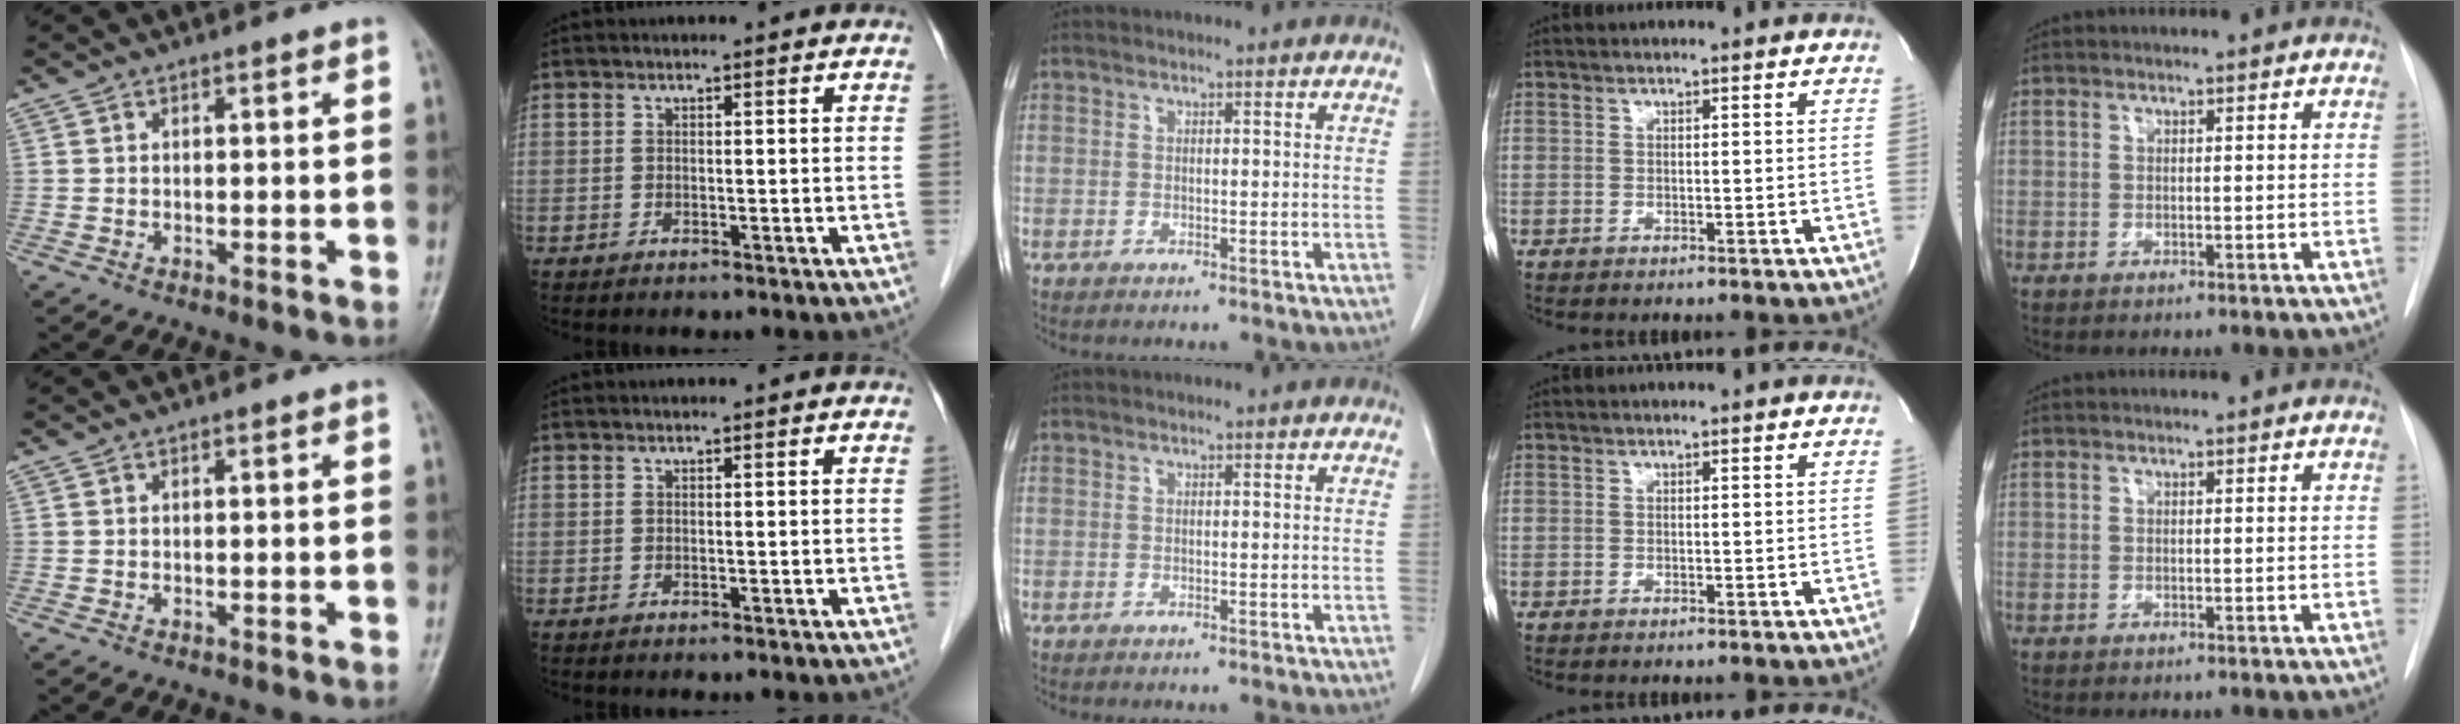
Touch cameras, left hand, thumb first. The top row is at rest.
{}